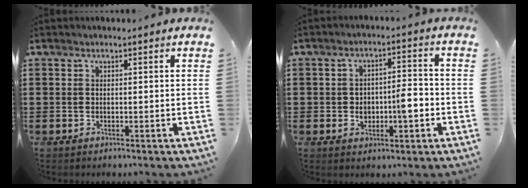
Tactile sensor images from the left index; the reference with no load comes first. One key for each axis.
{"total": 5.7, "fx": -1.3, "fy": 2.7, "fz": 4.8, "tx": -0.077, "ty": 0.004, "tz": -0.025}